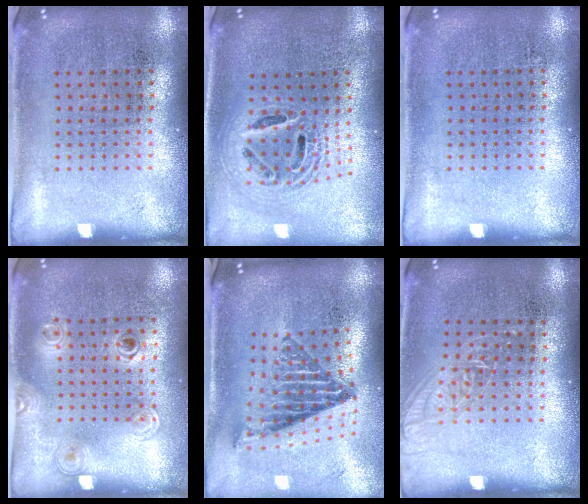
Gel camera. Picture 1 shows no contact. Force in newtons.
{"total": 2.0, "press": 1.6, "slide": 1.3}
{"total": 0.0}
{"total": 1.2, "press": 1.0, "slide": 0.6}
{"total": 1.8, "press": 1.4, "slide": 1.2}
{"total": 1.2, "press": 1.1, "slide": 0.4}